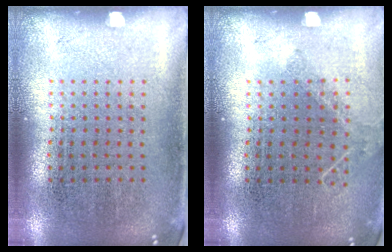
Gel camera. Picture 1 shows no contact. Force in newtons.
{"total": 0.9, "press": 0.9, "slide": 0.1}